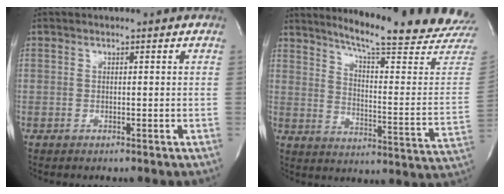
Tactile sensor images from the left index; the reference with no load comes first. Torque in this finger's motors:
{"motor_torque": [-0.03, -0.04, 0.18, 0.07]}